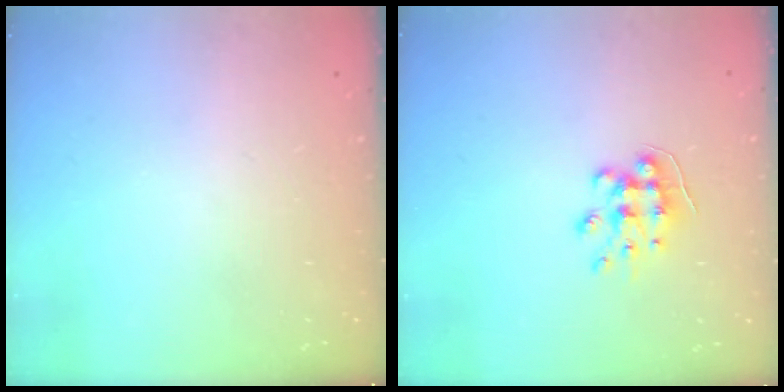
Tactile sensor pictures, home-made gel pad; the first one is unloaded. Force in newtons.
{"total": 8.2, "press": 8.2, "slide": 0.7}